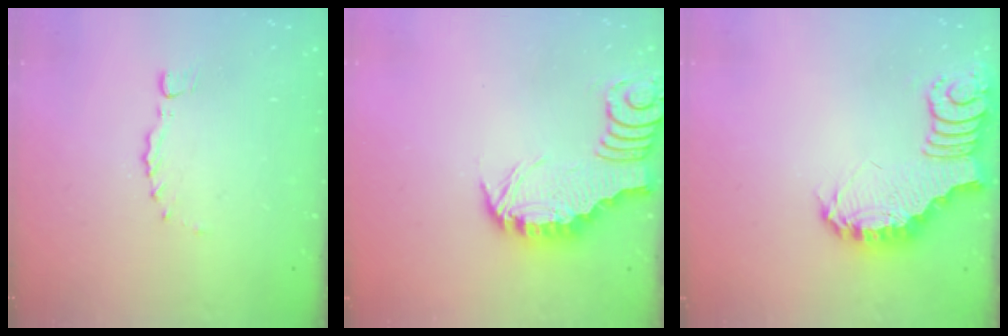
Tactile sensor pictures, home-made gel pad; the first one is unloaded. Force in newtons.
{"total": 3.1, "press": 3.1, "slide": 0.3}
{"total": 3.8, "press": 3.7, "slide": 0.5}